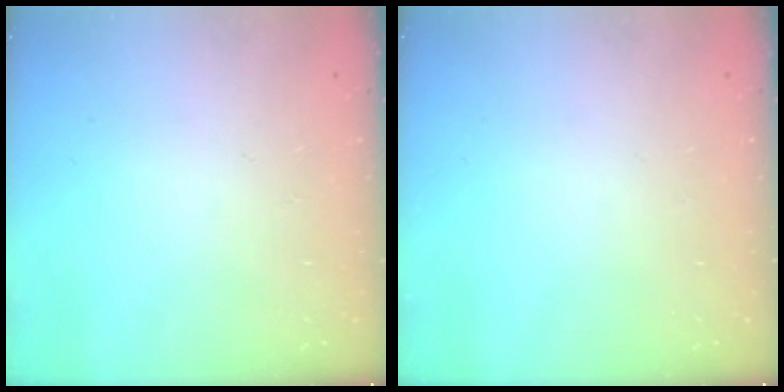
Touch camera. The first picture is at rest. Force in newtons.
{"total": 0.0}